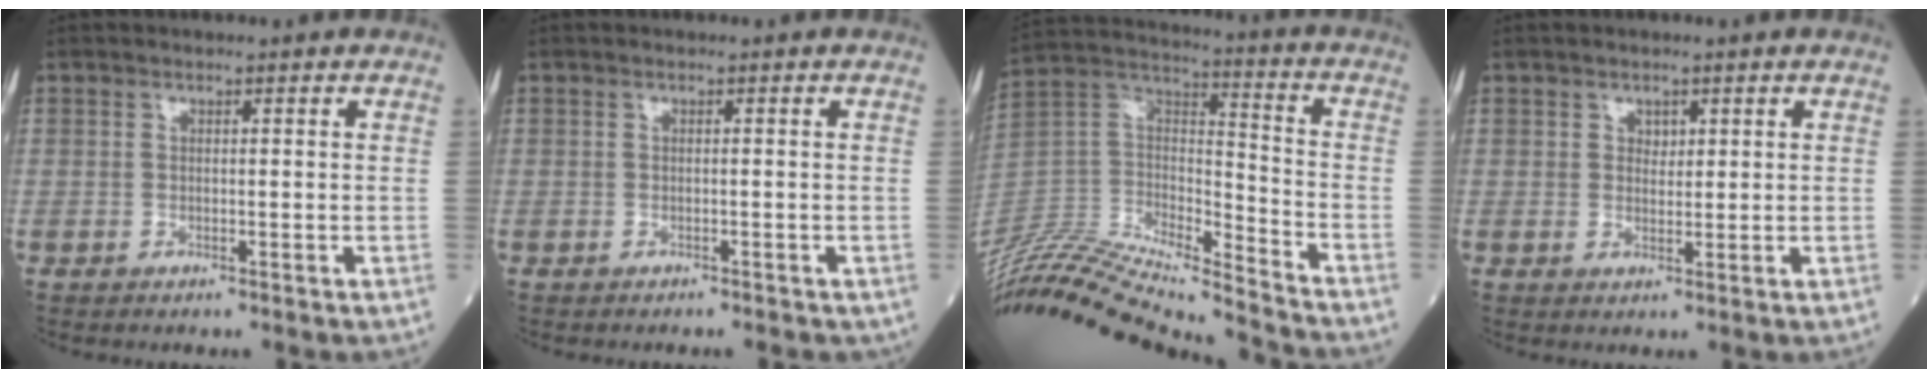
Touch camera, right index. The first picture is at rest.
{"total": 1.9, "force": [-1.5, 0.7, 0.8], "torque": [-0.017, -0.003, -0.013]}
{"total": 24.8, "force": [-23.3, 1.4, 8.4], "torque": [-0.194, -0.005, -0.403]}
{"total": 1.6, "force": [0.7, 1.1, 0.8], "torque": [-0.010, -0.004, 0.013]}